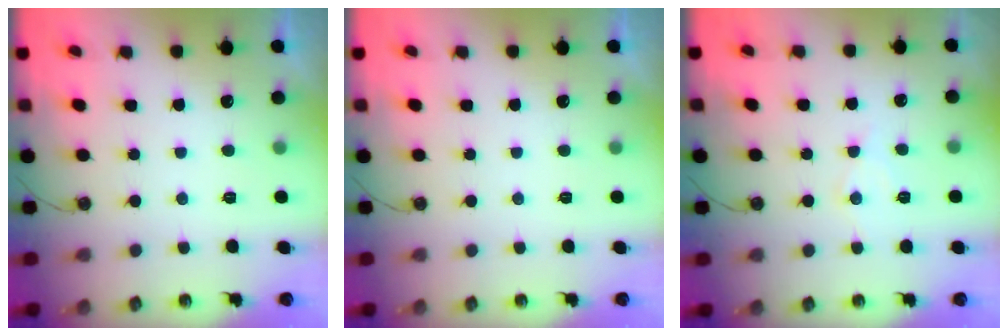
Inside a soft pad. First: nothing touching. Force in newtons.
{"total": 0.0}
{"total": 6.8, "press": 6.8, "slide": 0.5}